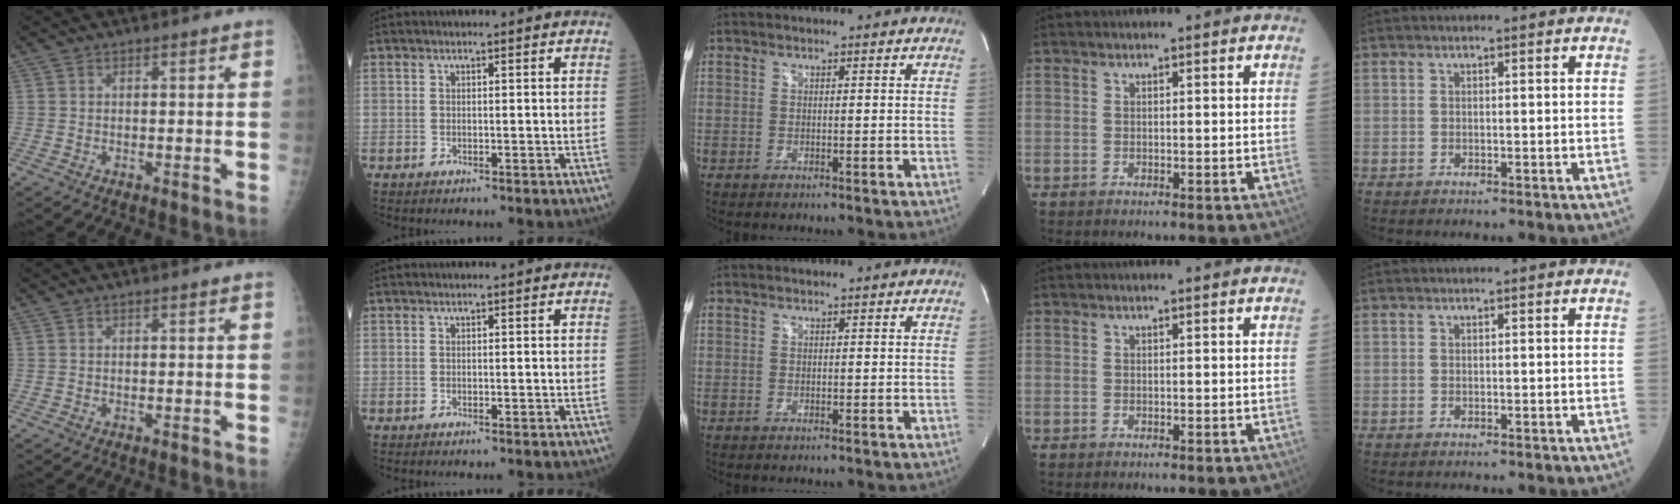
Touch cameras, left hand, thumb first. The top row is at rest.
{}